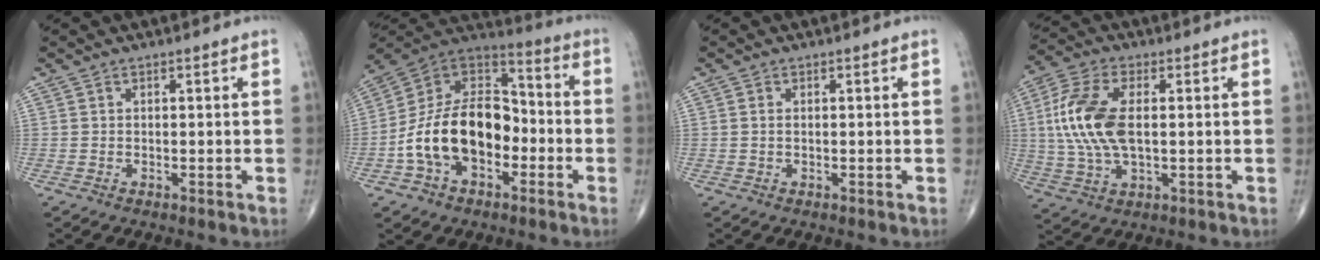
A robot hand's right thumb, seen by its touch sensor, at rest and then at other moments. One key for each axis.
{"total": 19.6, "fx": -4.7, "fy": 12.7, "fz": 14.2, "tx": -0.224, "ty": 0.056, "tz": -0.084}
{"total": 0.8, "fx": 0.0, "fy": 0.4, "fz": 0.6, "tx": -0.018, "ty": 0.003, "tz": 0.003}
{"total": 13.9, "fx": 1.2, "fy": 7.1, "fz": 11.9, "tx": -0.267, "ty": 0.006, "tz": 0.023}